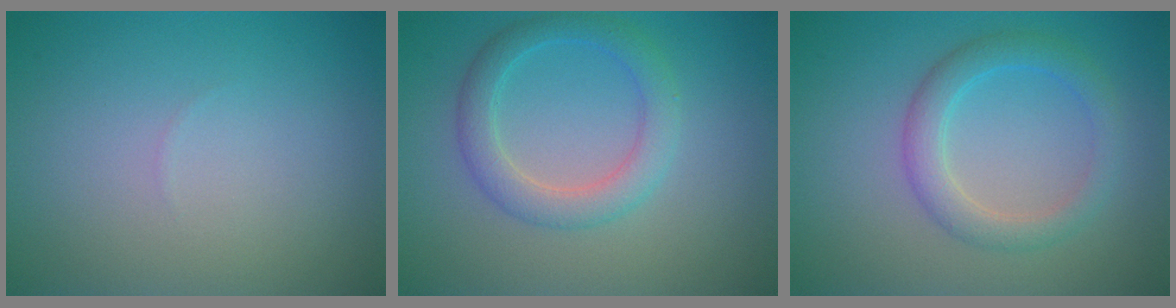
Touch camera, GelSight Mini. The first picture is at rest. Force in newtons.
{"total": 3.3, "press": 3.3, "slide": 0.1}
{"total": 3.2, "press": 3.2, "slide": 0.1}